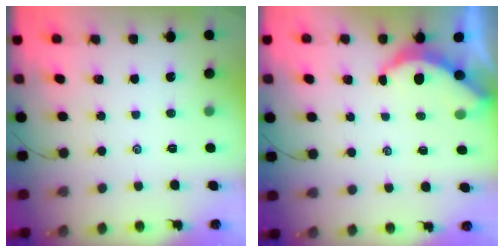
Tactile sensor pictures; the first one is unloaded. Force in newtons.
{"total": 4.0, "press": 4.0, "slide": 0.3}